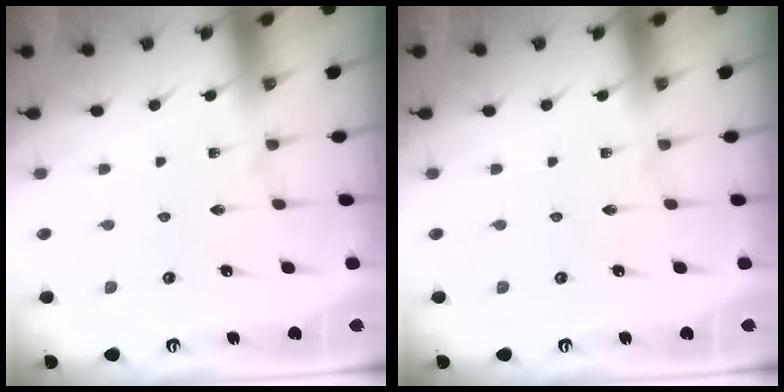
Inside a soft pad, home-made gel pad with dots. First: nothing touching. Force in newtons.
{"total": 0.0}